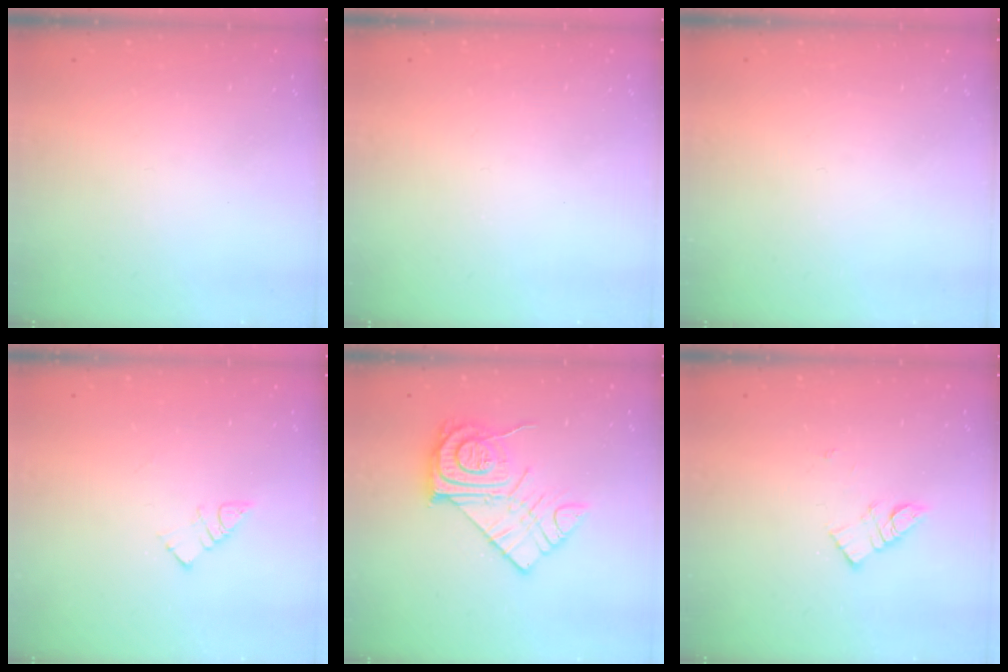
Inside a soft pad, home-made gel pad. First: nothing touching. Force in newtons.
{"total": 1.8, "press": 1.8, "slide": 0.4}
{"total": 0.0}
{"total": 5.7, "press": 5.6, "slide": 0.6}
{"total": 14.9, "press": 14.8, "slide": 1.2}
{"total": 8.1, "press": 8.1, "slide": 0.4}